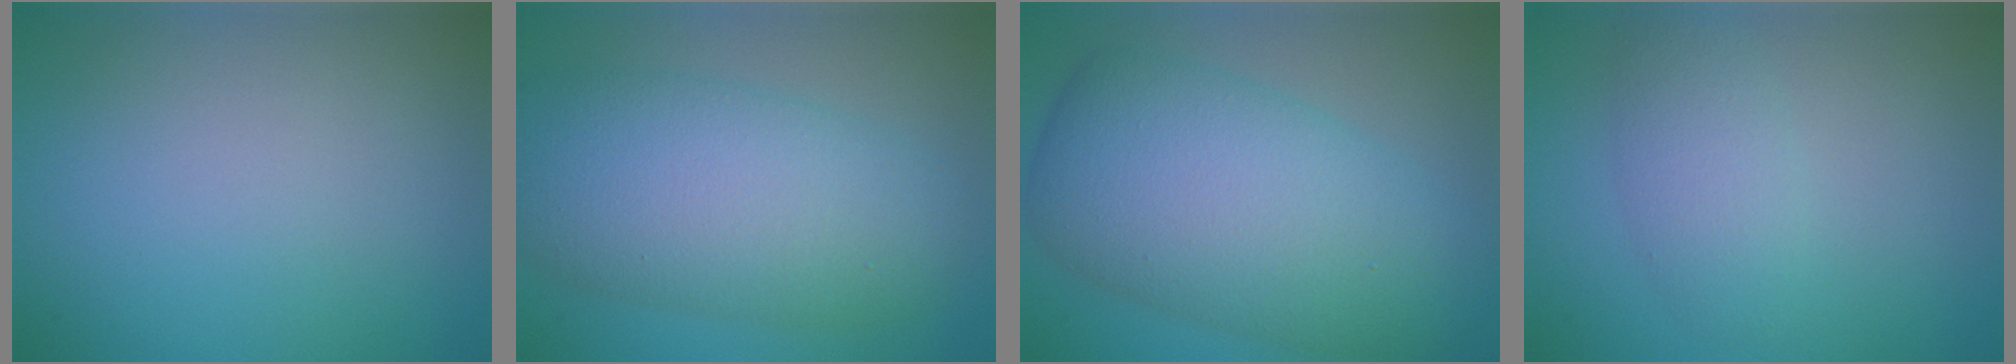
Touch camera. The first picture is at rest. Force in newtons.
{"total": 10.0, "press": 10.0, "slide": 0.4}
{"total": 11.6, "press": 11.6, "slide": 0.3}
{"total": 3.0, "press": 3.0, "slide": 0.1}